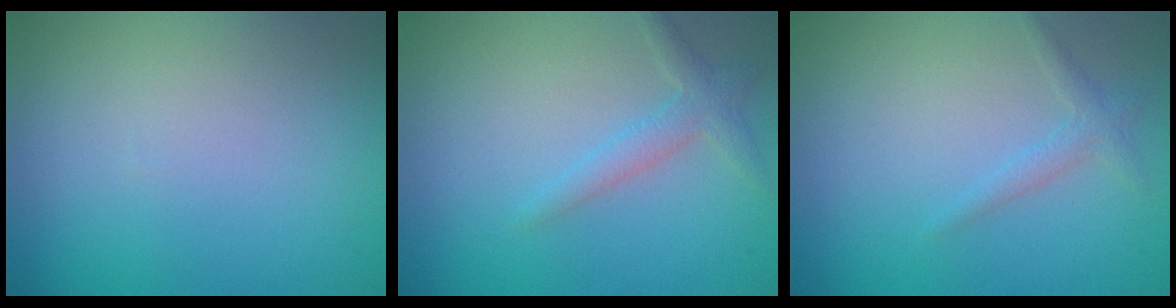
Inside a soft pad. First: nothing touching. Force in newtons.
{"total": 1.9, "press": 1.9, "slide": 0.1}
{"total": 1.2, "press": 1.2, "slide": 0.1}